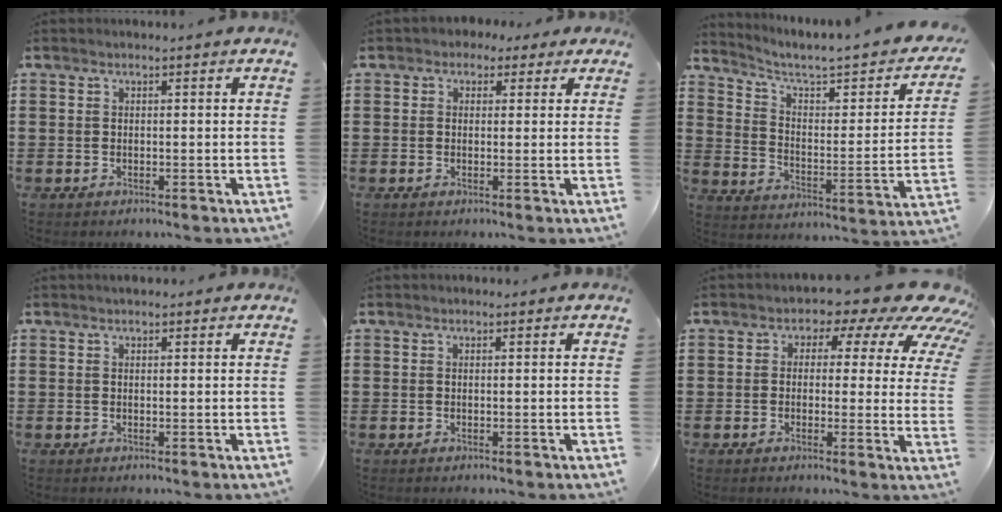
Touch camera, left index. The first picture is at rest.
{"total": 1.7, "force": [0.6, 1.5, 0.5], "torque": [-0.017, 0.010, 0.010]}
{"total": 4.2, "force": [2.9, 1.1, 2.7], "torque": [-0.073, -0.028, 0.039]}
{"total": 0.8, "force": [0.6, 0.3, 0.3], "torque": [-0.007, 0.005, 0.011]}
{"total": 0.0}
{"total": 6.4, "force": [3.9, 3.6, 3.6], "torque": [-0.062, -0.036, 0.057]}